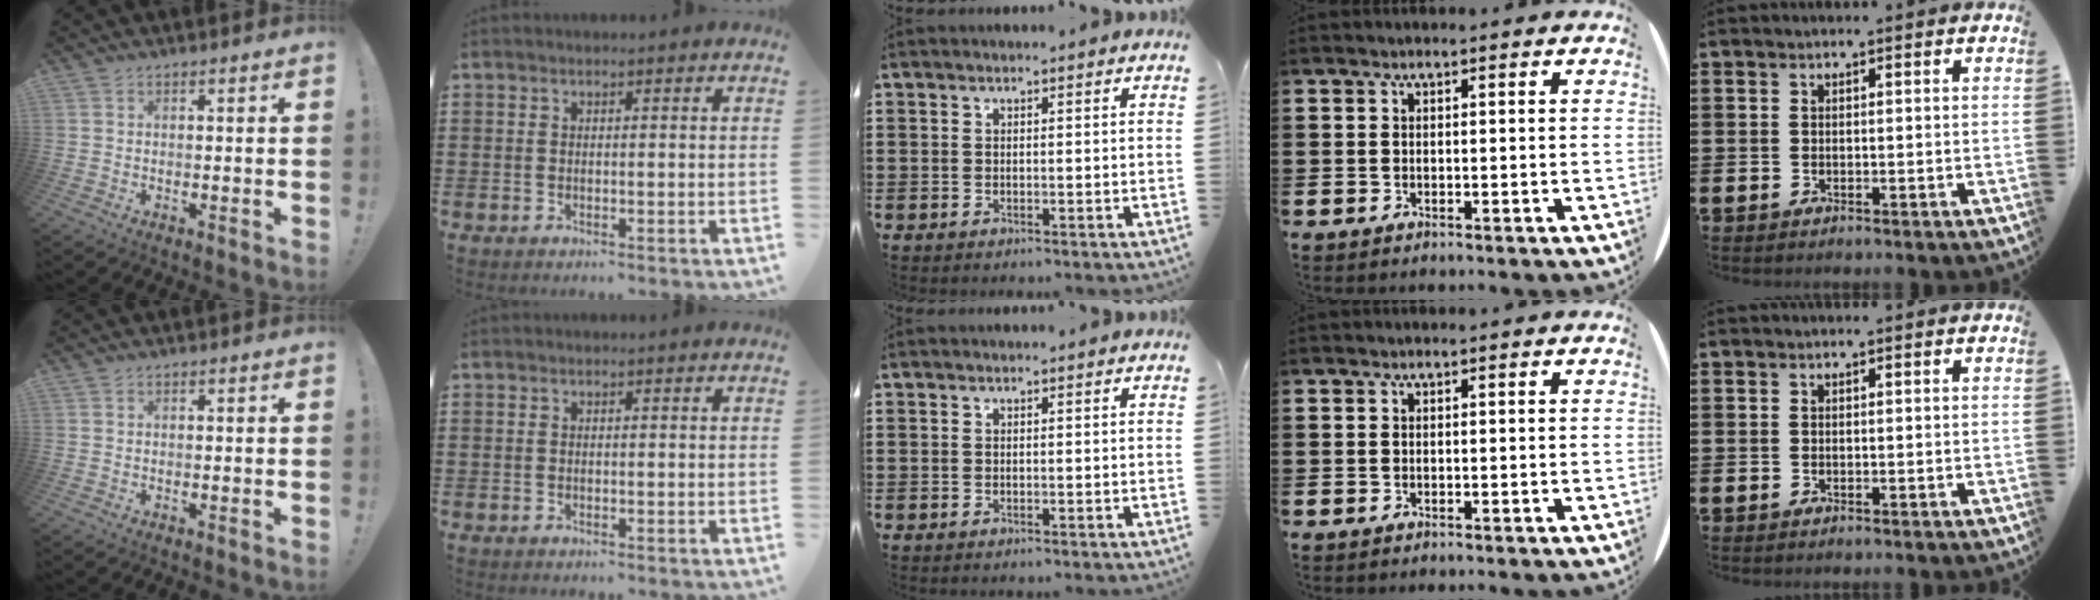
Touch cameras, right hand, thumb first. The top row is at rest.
{}